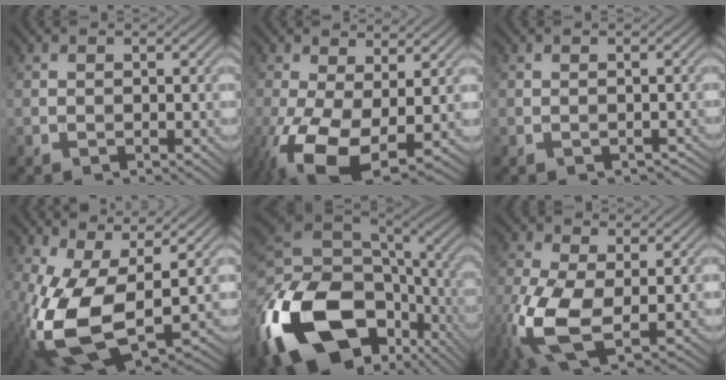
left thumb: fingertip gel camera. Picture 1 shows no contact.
{"total": 10.6, "force": [-2.9, 5.0, 8.9], "torque": [-0.208, -0.018, -0.050]}
{"total": 0.9, "force": [-0.5, 0.7, 0.4], "torque": [-0.009, -0.007, -0.006]}
{"total": 14.8, "force": [-1.6, 7.4, 12.7], "torque": [-0.297, -0.025, -0.017]}
{"total": 20.8, "force": [-7.3, 13.3, 14.2], "torque": [-0.349, -0.045, -0.100]}
{"total": 11.2, "force": [-2.6, 5.6, 9.3], "torque": [-0.249, -0.023, -0.046]}